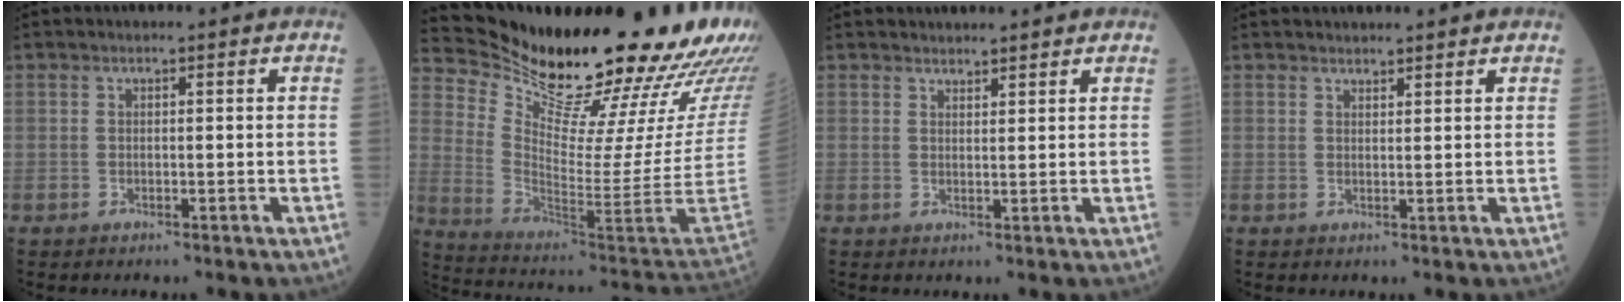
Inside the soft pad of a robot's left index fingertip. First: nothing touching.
{"total": 30.5, "force": [25.6, 2.1, 16.4], "torque": [-0.279, -0.109, 0.360]}
{"total": 4.6, "force": [4.4, 0.7, 1.0], "torque": [-0.015, 0.022, 0.057]}
{"total": 4.1, "force": [3.9, 0.6, 1.0], "torque": [-0.015, 0.021, 0.051]}